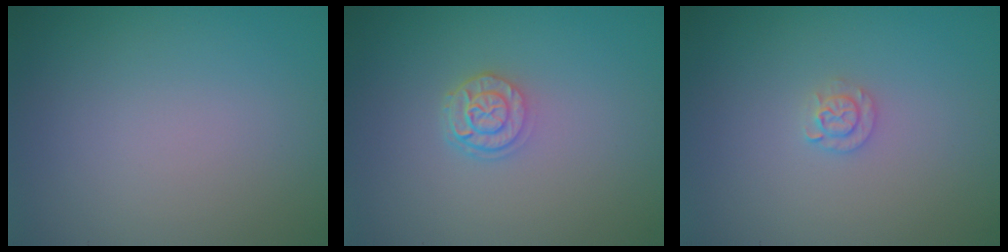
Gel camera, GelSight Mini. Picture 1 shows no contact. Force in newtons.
{"total": 2.4, "press": 1.9, "slide": 1.5}
{"total": 1.3, "press": 1.3, "slide": 0.2}